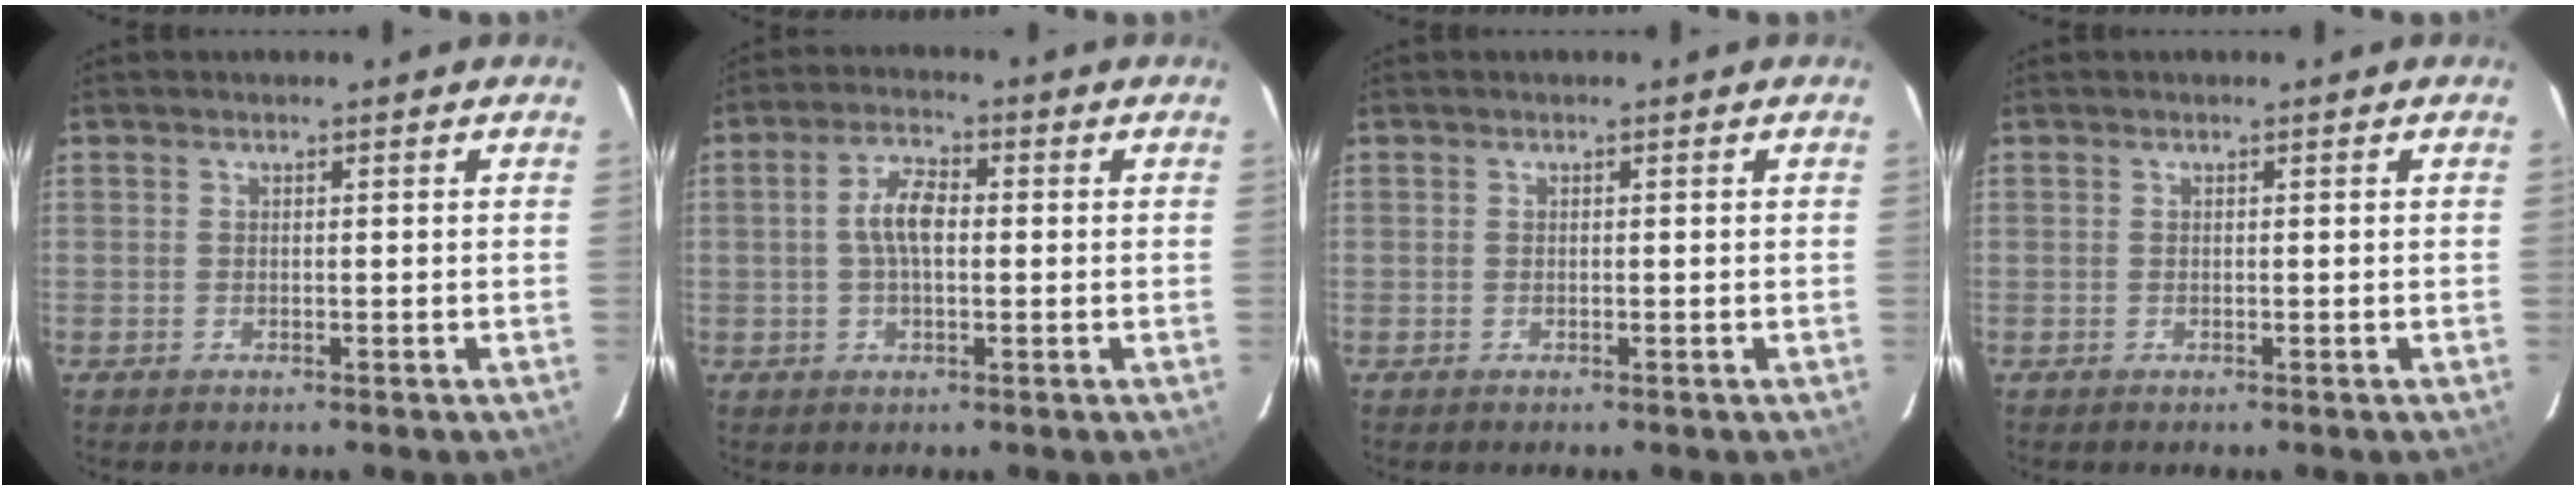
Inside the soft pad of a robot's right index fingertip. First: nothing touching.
{"total": 5.8, "force": [0.2, 2.6, 5.2], "torque": [-0.098, 0.012, 0.005]}
{"total": 0.0}
{"total": 0.0}